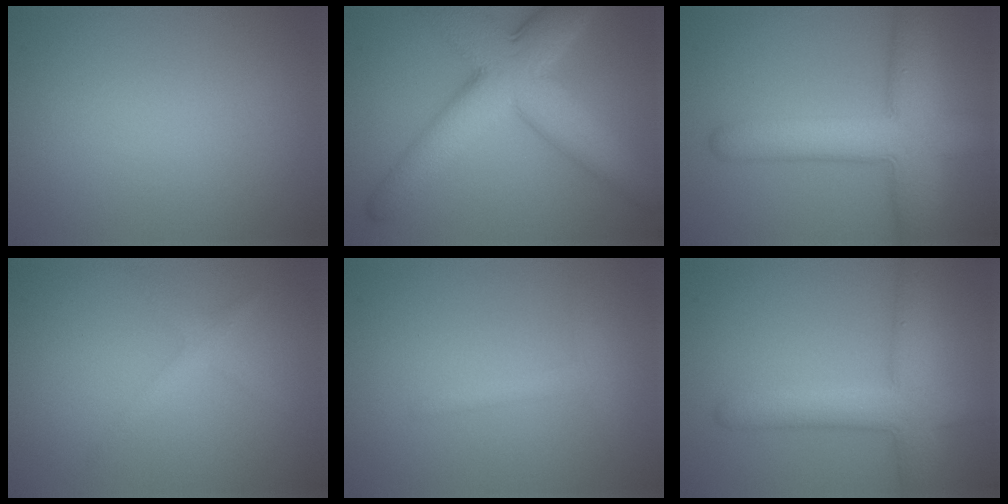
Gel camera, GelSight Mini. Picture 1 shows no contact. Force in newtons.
{"total": 9.6, "press": 9.6, "slide": 0.2}
{"total": 8.6, "press": 8.6, "slide": 0.3}
{"total": 1.9, "press": 1.9, "slide": 0.1}
{"total": 1.6, "press": 1.6, "slide": 0.1}
{"total": 5.9, "press": 5.9, "slide": 0.2}